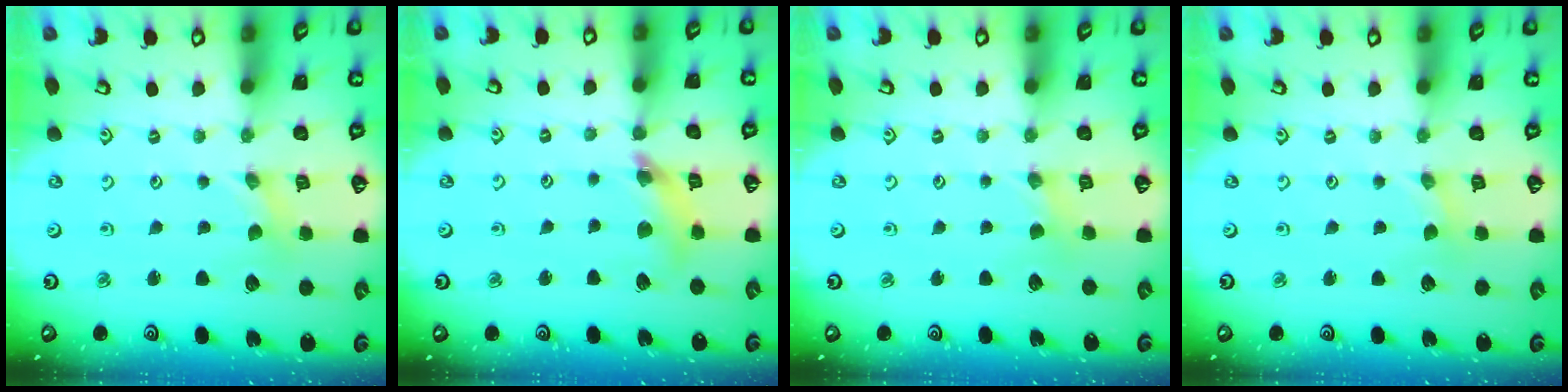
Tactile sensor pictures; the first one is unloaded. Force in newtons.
{"total": 10.4, "press": 10.4, "slide": 1.2}
{"total": 1.8, "press": 1.8, "slide": 0.4}
{"total": 0.0}